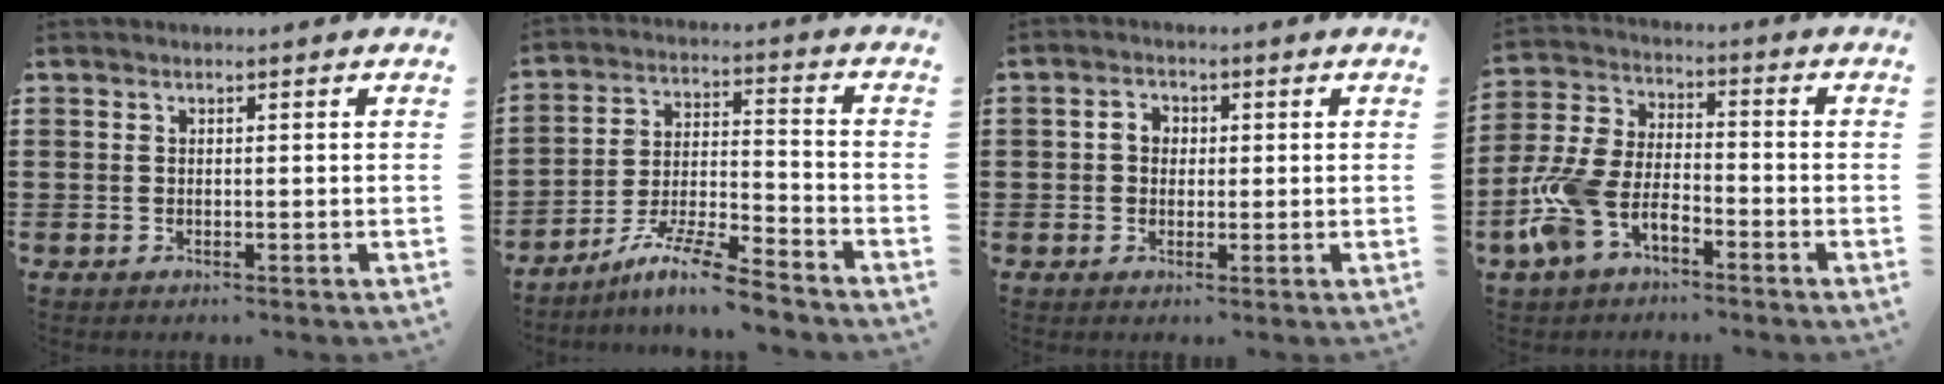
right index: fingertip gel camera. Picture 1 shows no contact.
{"total": 9.2, "force": [-8.0, 0.3, 4.6], "torque": [-0.086, 0.005, -0.155]}
{"total": 2.6, "force": [0.1, 2.1, 1.5], "torque": [-0.035, 0.011, 0.000]}
{"total": 8.4, "force": [-4.7, 4.1, 5.6], "torque": [-0.152, -0.005, -0.098]}